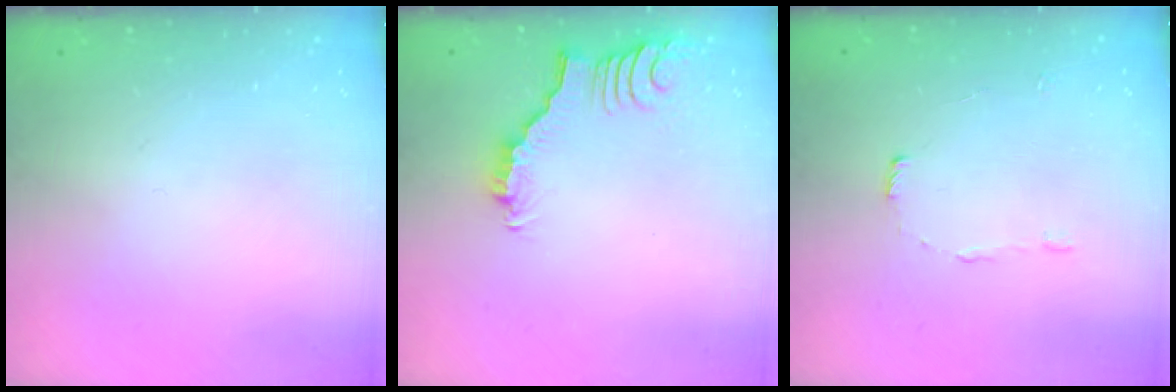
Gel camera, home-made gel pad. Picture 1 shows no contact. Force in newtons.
{"total": 2.8, "press": 2.8, "slide": 0.3}
{"total": 4.4, "press": 4.4, "slide": 0.4}